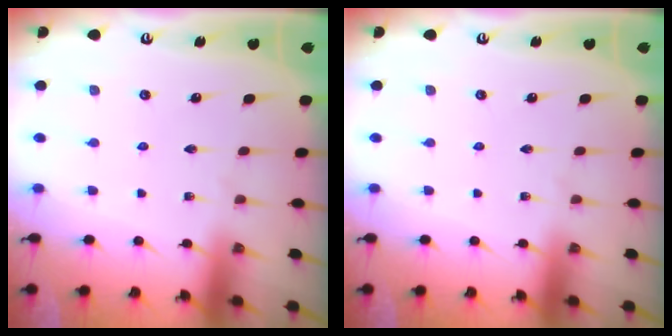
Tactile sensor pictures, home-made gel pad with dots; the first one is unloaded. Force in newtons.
{"total": 0.0}